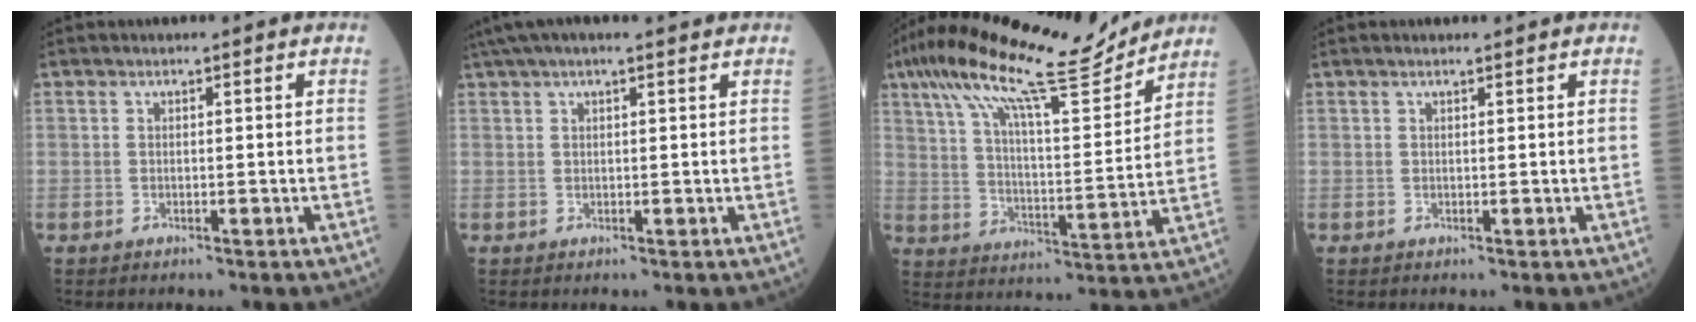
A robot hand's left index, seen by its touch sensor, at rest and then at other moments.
{"total": 7.8, "force": [6.3, 0.7, 4.5], "torque": [-0.079, 0.046, 0.093]}
{"total": 18.5, "force": [15.3, 2.0, 10.3], "torque": [-0.186, 0.018, 0.245]}
{"total": 1.0, "force": [0.8, 0.0, 0.6], "torque": [-0.012, 0.009, 0.015]}